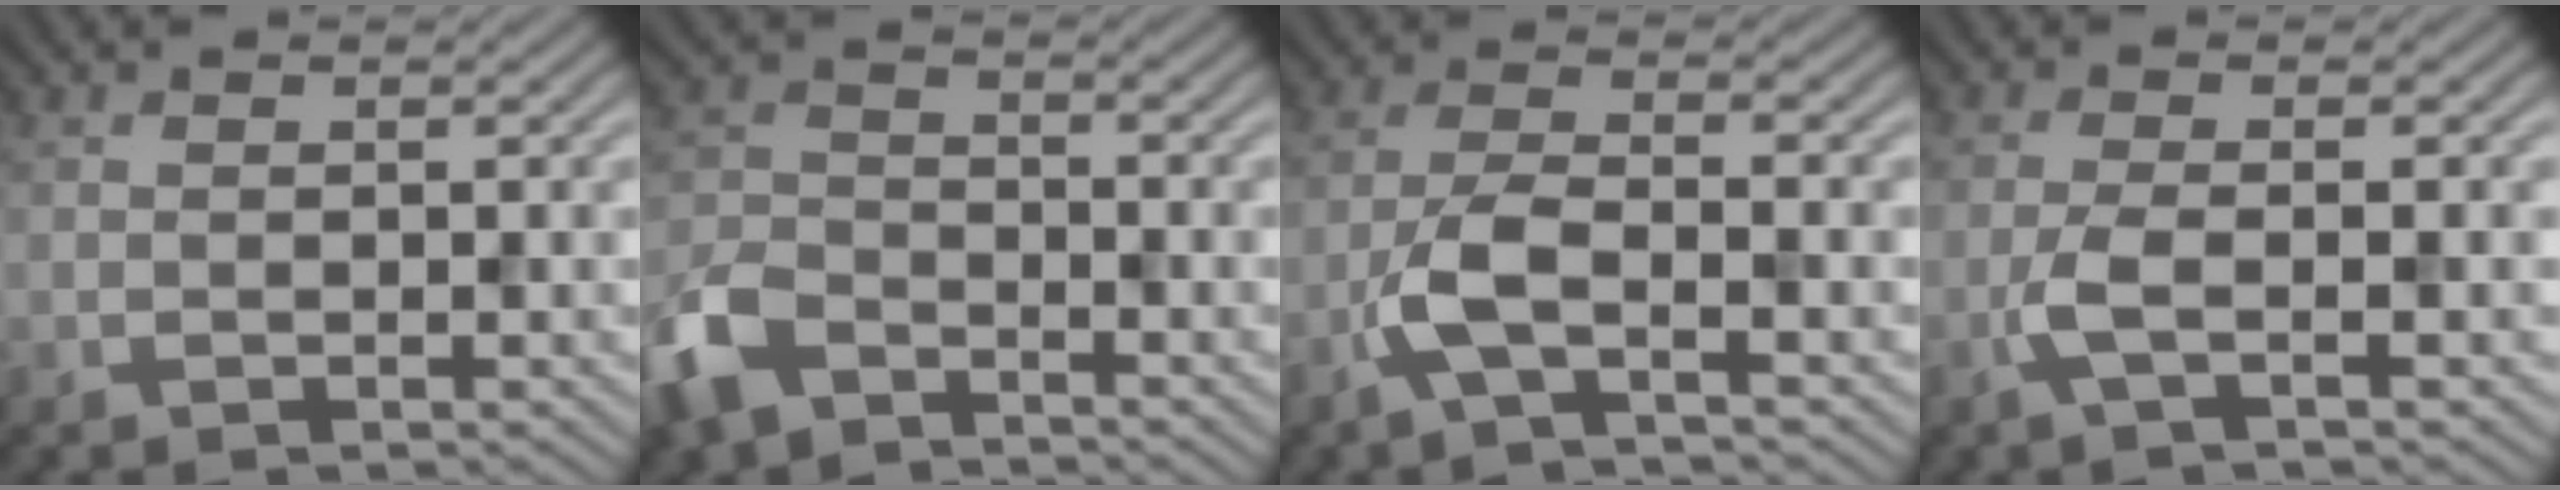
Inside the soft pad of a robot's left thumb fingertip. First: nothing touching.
{"total": 7.4, "force": [-5.3, 3.6, 3.6], "torque": [-0.086, -0.008, -0.123]}
{"total": 4.9, "force": [-2.5, 1.2, 4.0], "torque": [-0.089, 0.003, -0.062]}
{"total": 3.0, "force": [-1.1, 0.5, 2.8], "torque": [-0.058, 0.006, -0.034]}